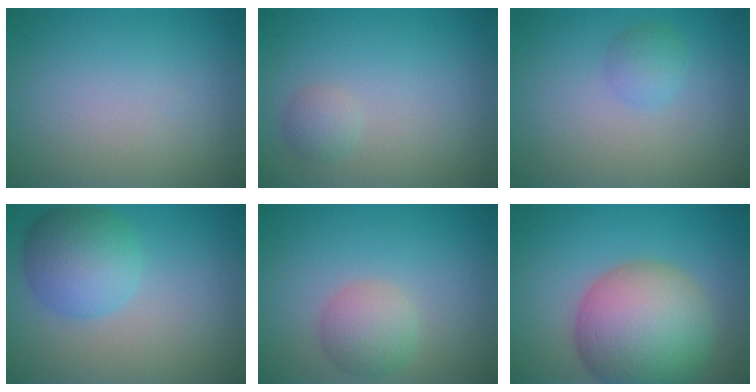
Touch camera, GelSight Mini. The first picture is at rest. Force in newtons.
{"total": 1.3, "press": 1.3, "slide": 0.0}
{"total": 1.6, "press": 1.6, "slide": 0.0}
{"total": 5.4, "press": 5.4, "slide": 0.2}
{"total": 3.0, "press": 3.0, "slide": 0.1}
{"total": 11.3, "press": 11.3, "slide": 0.8}